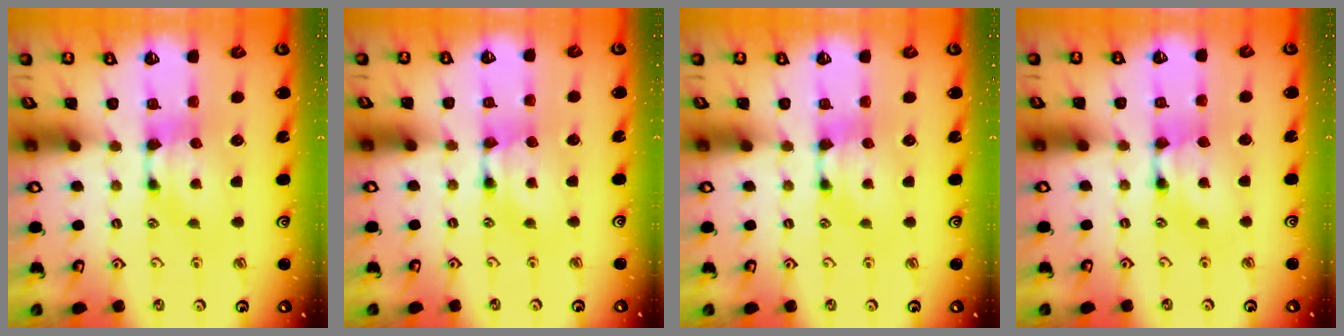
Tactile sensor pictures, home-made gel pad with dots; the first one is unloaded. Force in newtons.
{"total": 1.7, "press": 1.7, "slide": 0.1}
{"total": 0.0}
{"total": 1.5, "press": 1.5, "slide": 0.1}